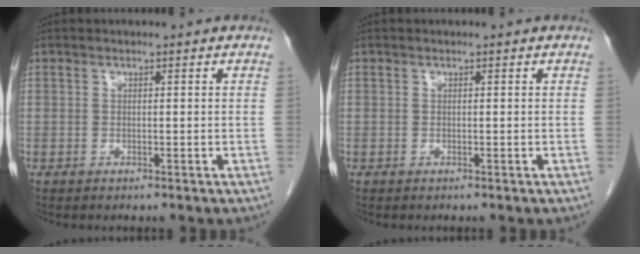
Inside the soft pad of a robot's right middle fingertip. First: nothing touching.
{"total": 0.0}